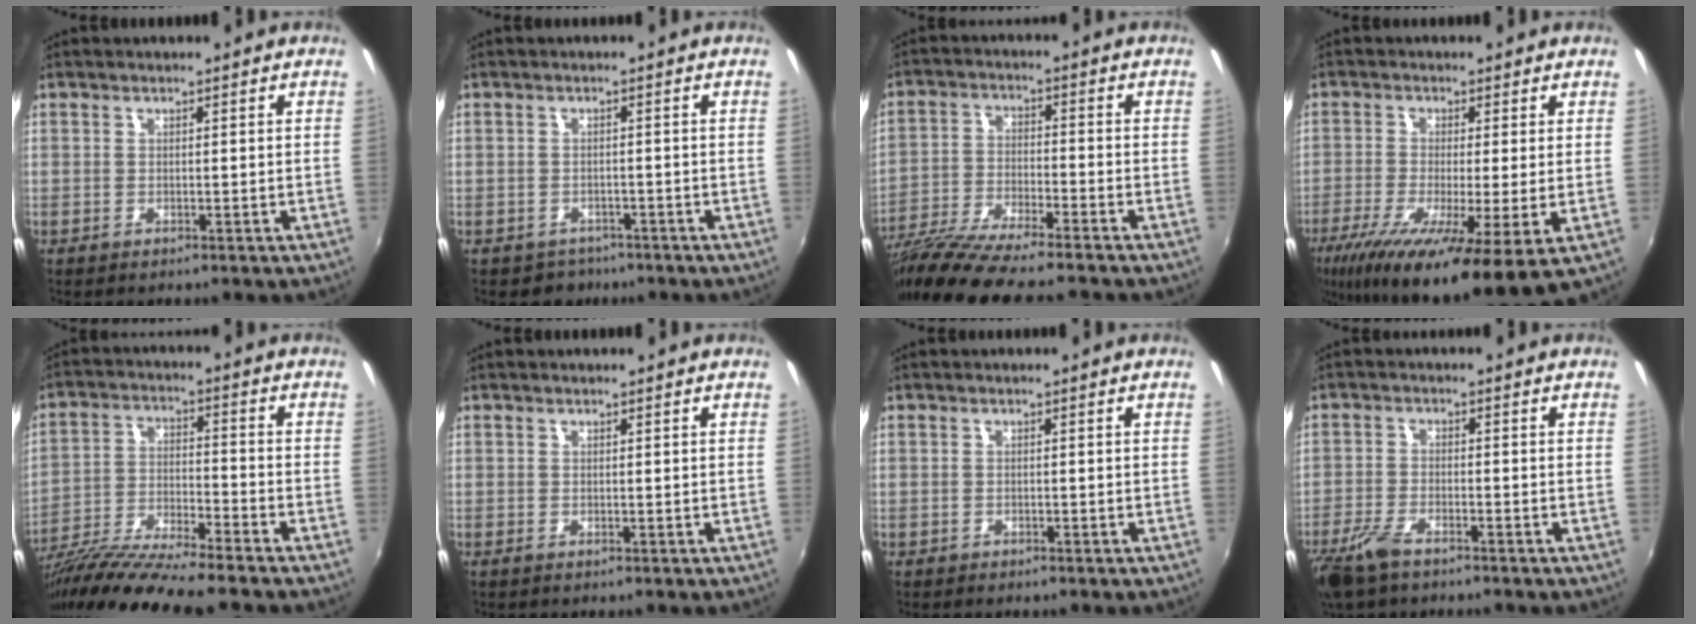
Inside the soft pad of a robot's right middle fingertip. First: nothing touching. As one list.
[{"total": 3.6, "force": [-2.5, 2.6, 0.1], "torque": [-0.013, -0.004, -0.038]}, {"total": 13.6, "force": [-11.8, 0.0, 6.8], "torque": [-0.149, -0.034, -0.219]}, {"total": 15.6, "force": [-6.9, 2.1, 13.8], "torque": [-0.264, -0.060, -0.118]}, {"total": 15.3, "force": [-13.1, -0.5, 7.8], "torque": [-0.159, -0.034, -0.239]}, {"total": 0.0}, {"total": 0.7, "force": [-0.6, 0.4, 0.0], "torque": [-0.005, -0.001, -0.010]}, {"total": 6.4, "force": [-4.7, 2.3, 3.7], "torque": [-0.100, -0.012, -0.094]}]